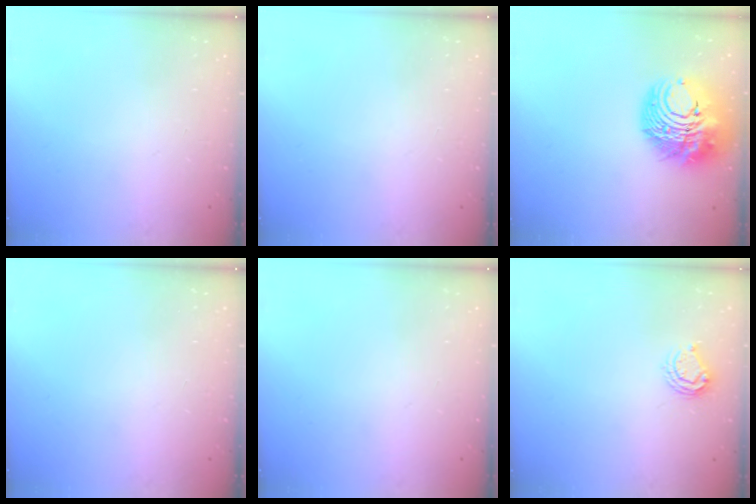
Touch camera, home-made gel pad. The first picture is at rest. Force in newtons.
{"total": 0.0}
{"total": 16.5, "press": 16.4, "slide": 2.1}
{"total": 0.0}
{"total": 0.0}
{"total": 5.9, "press": 5.8, "slide": 0.7}